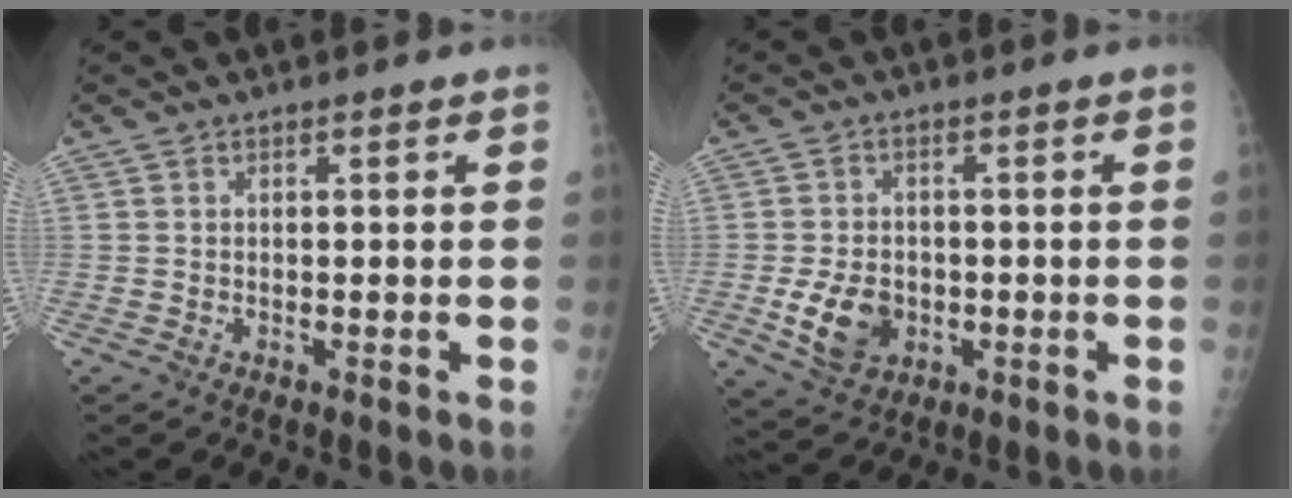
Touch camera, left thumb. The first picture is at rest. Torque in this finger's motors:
{"motor_torque": [0.56, 0.58, 0.80, 0.04, 0.06]}